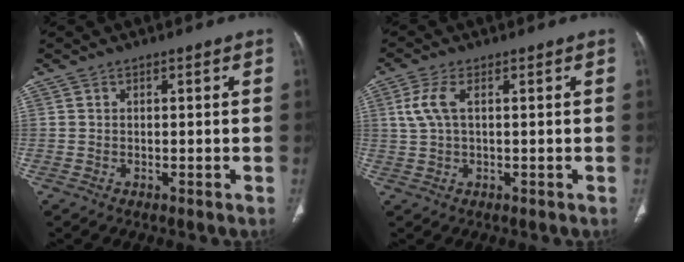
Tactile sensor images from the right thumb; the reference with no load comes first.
{"total": 4.4, "force": [1.1, 1.8, 3.9], "torque": [-0.109, 0.012, 0.023]}